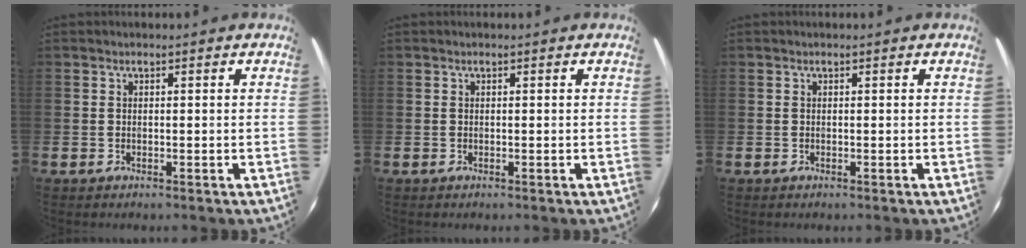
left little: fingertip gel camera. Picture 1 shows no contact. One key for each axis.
{"total": 0.0}
{"total": 0.0}